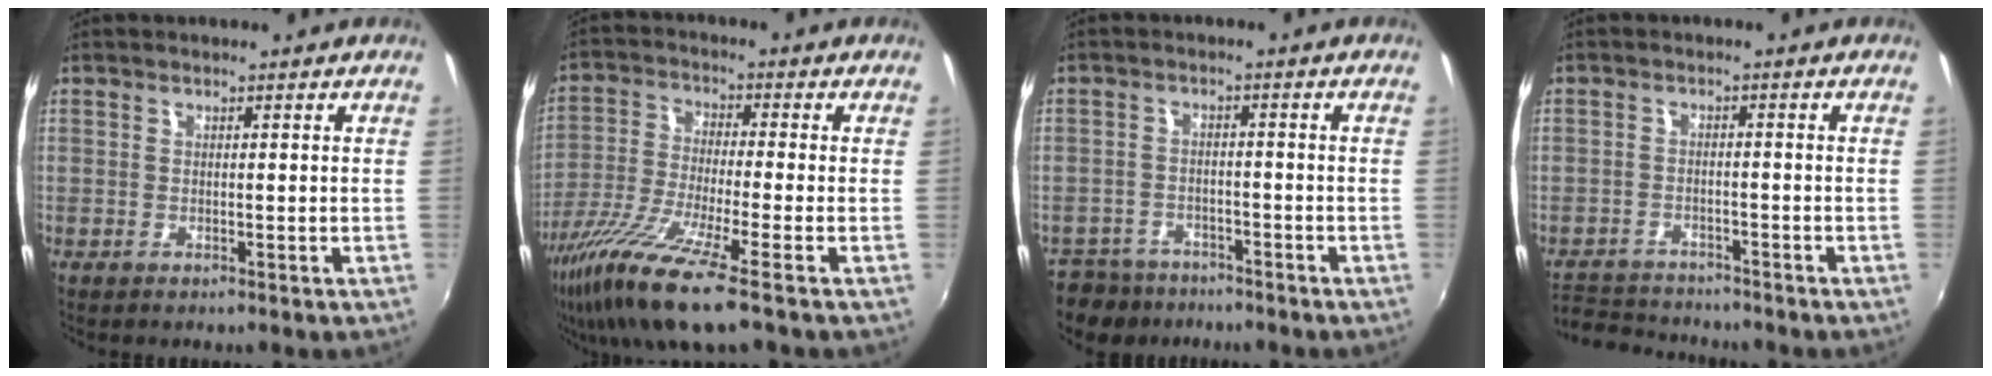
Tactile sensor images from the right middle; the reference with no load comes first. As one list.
[{"total": 13.5, "force": [-8.5, 0.7, 10.6], "torque": [-0.221, -0.042, -0.161]}, {"total": 8.2, "force": [-6.7, 4.3, 1.9], "torque": [-0.062, -0.001, -0.110]}, {"total": 7.7, "force": [-7.1, 2.7, 1.3], "torque": [-0.050, 0.012, -0.120]}]